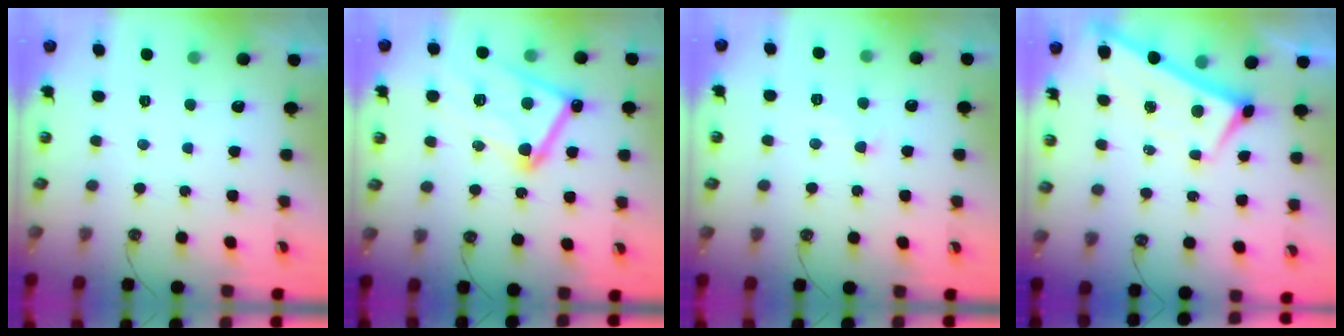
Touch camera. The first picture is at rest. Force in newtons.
{"total": 13.9, "press": 13.9, "slide": 0.1}
{"total": 0.9, "press": 0.8, "slide": 0.5}
{"total": 1.9, "press": 1.9, "slide": 0.2}